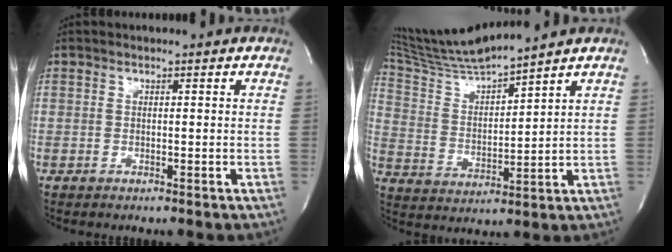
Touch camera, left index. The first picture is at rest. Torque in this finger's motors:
{"motor_torque": [-0.14, -0.05, 0.06, 0.06]}